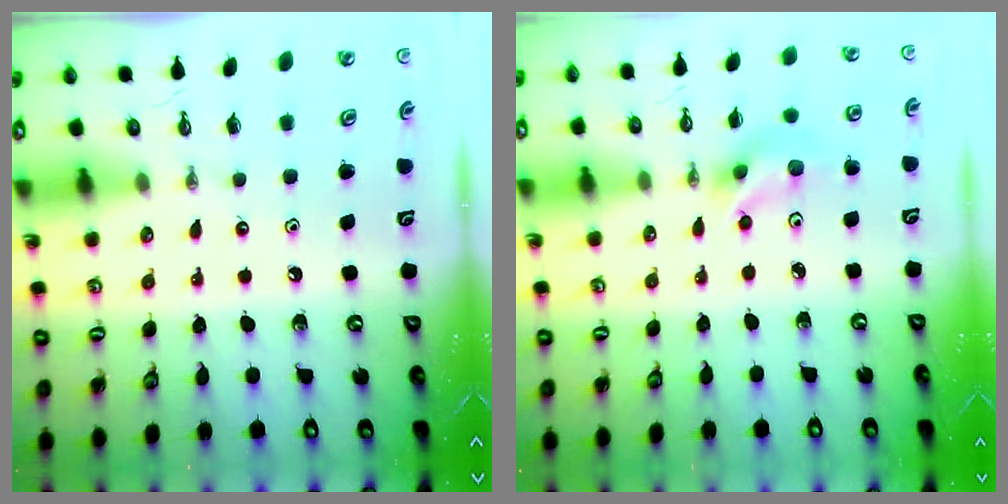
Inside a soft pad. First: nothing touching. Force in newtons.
{"total": 6.0, "press": 4.4, "slide": 4.1}